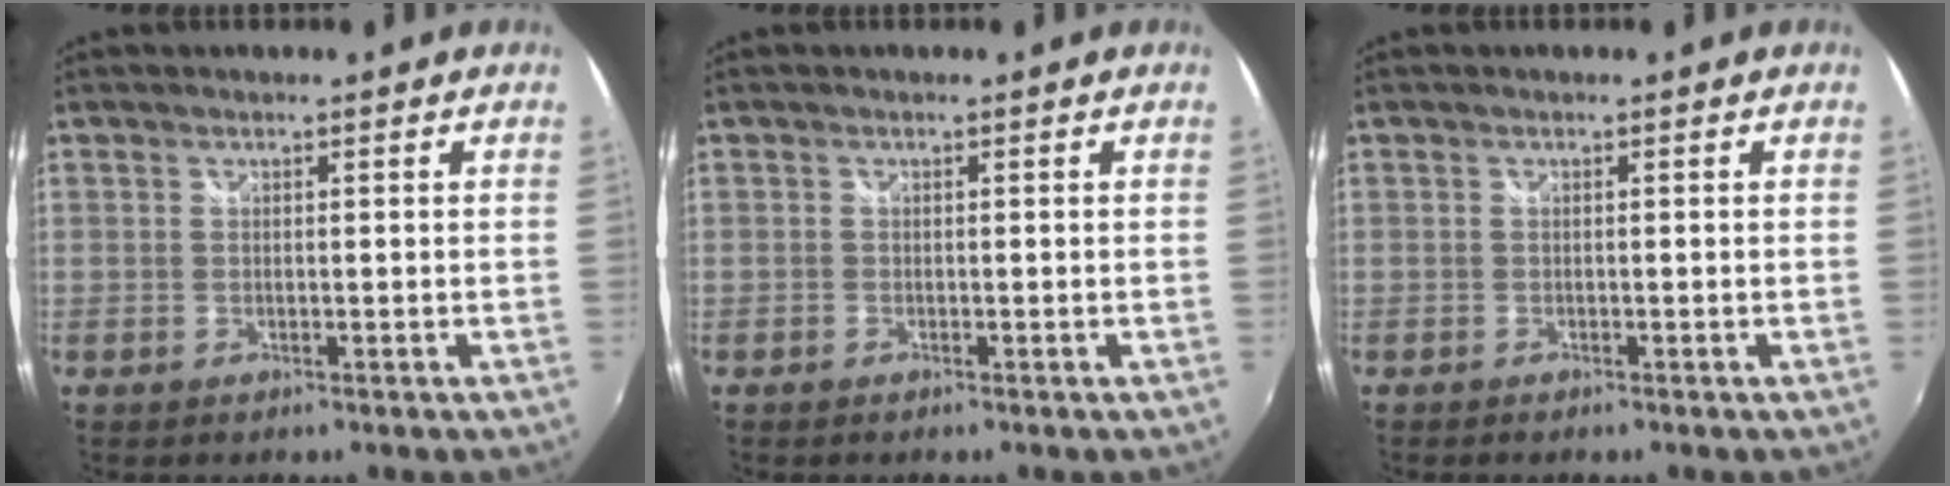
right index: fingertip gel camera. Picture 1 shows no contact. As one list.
[{"total": 0.5, "force": [-0.4, 0.3, 0.1], "torque": [-0.003, -0.003, -0.012]}, {"total": 0.5, "force": [-0.5, 0.2, 0.2], "torque": [-0.004, -0.004, -0.011]}]